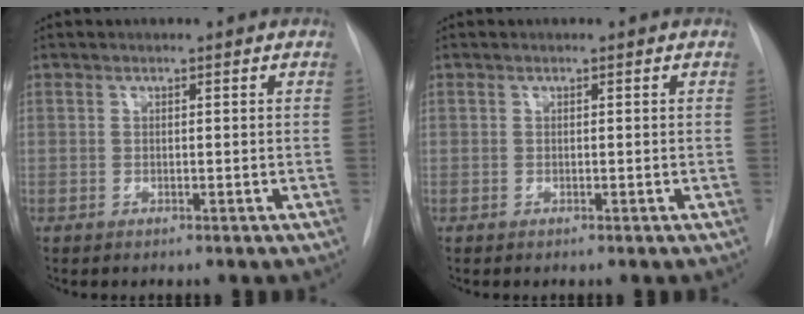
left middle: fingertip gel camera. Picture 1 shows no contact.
{"total": 0.0}